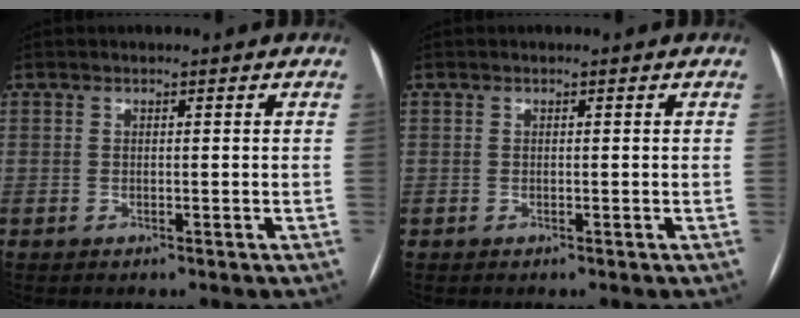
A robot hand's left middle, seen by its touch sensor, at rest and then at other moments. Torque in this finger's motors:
{"motor_torque": [0.06, 0.09, 0.00, 0.00]}